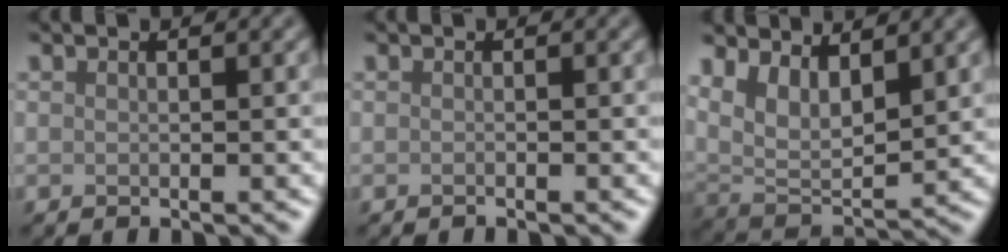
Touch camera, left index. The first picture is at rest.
{"total": 0.0}
{"total": 5.7, "force": [2.9, 3.0, 3.9], "torque": [-0.077, -0.014, 0.054]}